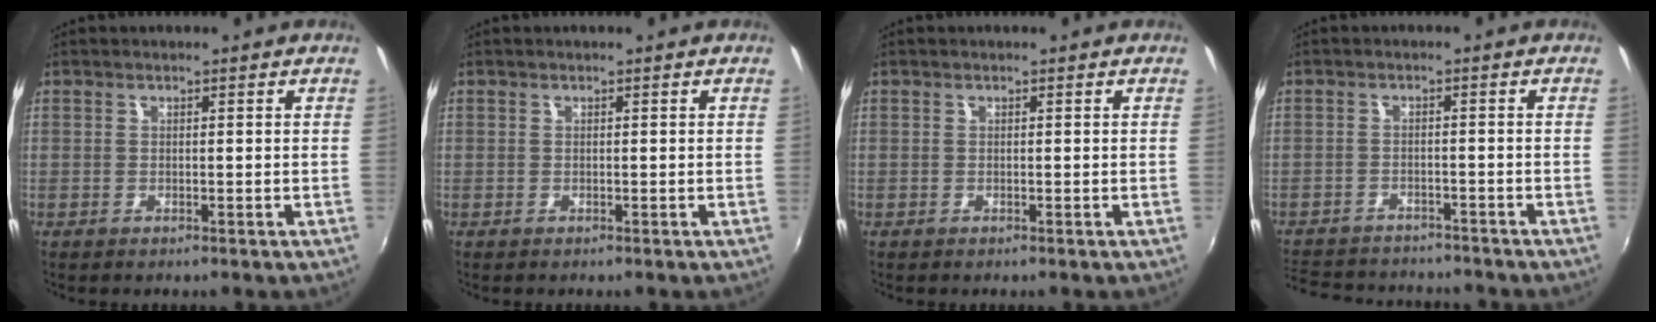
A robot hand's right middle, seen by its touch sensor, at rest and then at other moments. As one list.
[{"total": 0.0}, {"total": 0.0}, {"total": 13.4, "force": [-11.9, 4.2, 4.5], "torque": [-0.114, -0.001, -0.176]}]